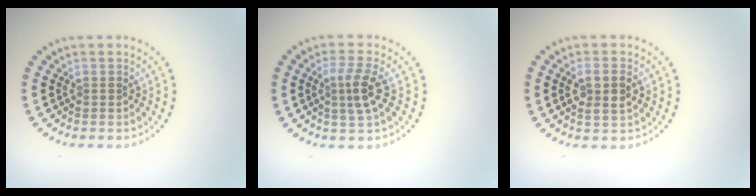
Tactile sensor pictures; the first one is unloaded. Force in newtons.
{"total": 2.8, "press": 2.5, "slide": 1.3}
{"total": 2.7, "press": 2.6, "slide": 0.7}